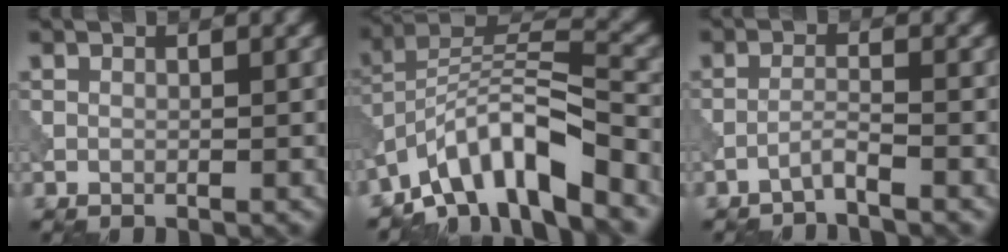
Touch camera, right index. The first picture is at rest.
{"total": 9.7, "force": [-6.8, 2.6, 6.4], "torque": [-0.094, 0.010, -0.135]}
{"total": 1.7, "force": [-1.4, -0.1, 0.9], "torque": [-0.013, 0.007, -0.036]}